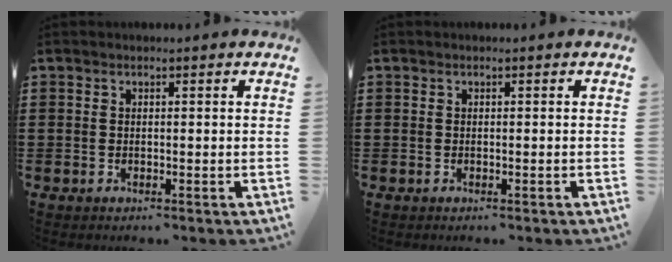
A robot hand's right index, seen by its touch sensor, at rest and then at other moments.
{"total": 0.0}